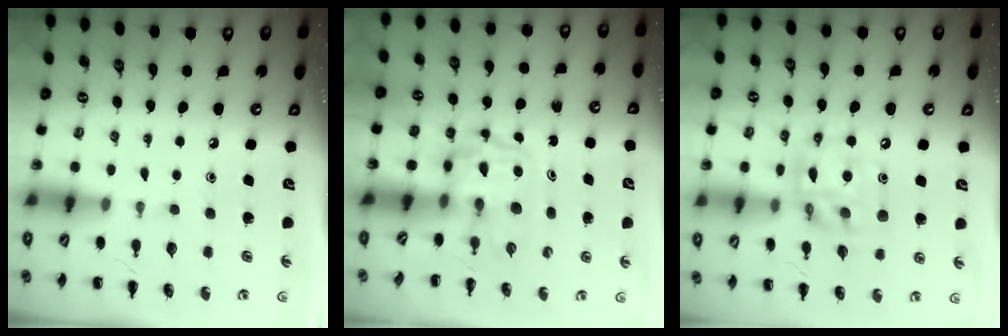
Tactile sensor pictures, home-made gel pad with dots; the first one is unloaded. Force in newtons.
{"total": 3.4, "press": 3.3, "slide": 0.6}
{"total": 12.9, "press": 12.5, "slide": 3.0}